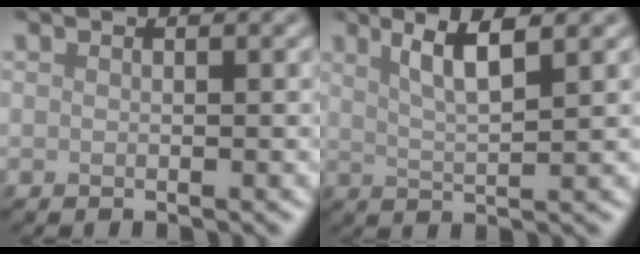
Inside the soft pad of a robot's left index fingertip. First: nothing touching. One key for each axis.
{"total": 3.9, "fx": 1.8, "fy": 0.6, "fz": 3.4, "tx": -0.065, "ty": -0.001, "tz": 0.037}